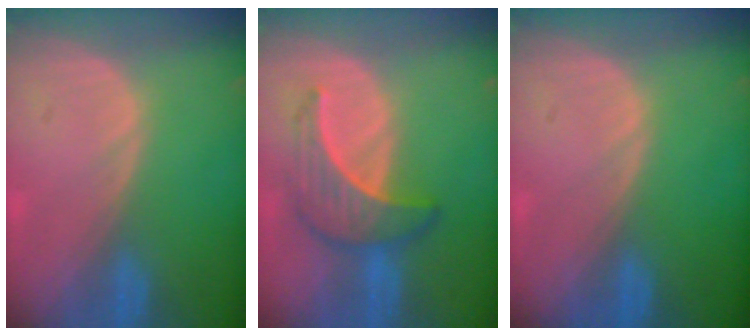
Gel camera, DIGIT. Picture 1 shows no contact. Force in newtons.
{"total": 6.6, "press": 6.5, "slide": 1.2}
{"total": 0.0}